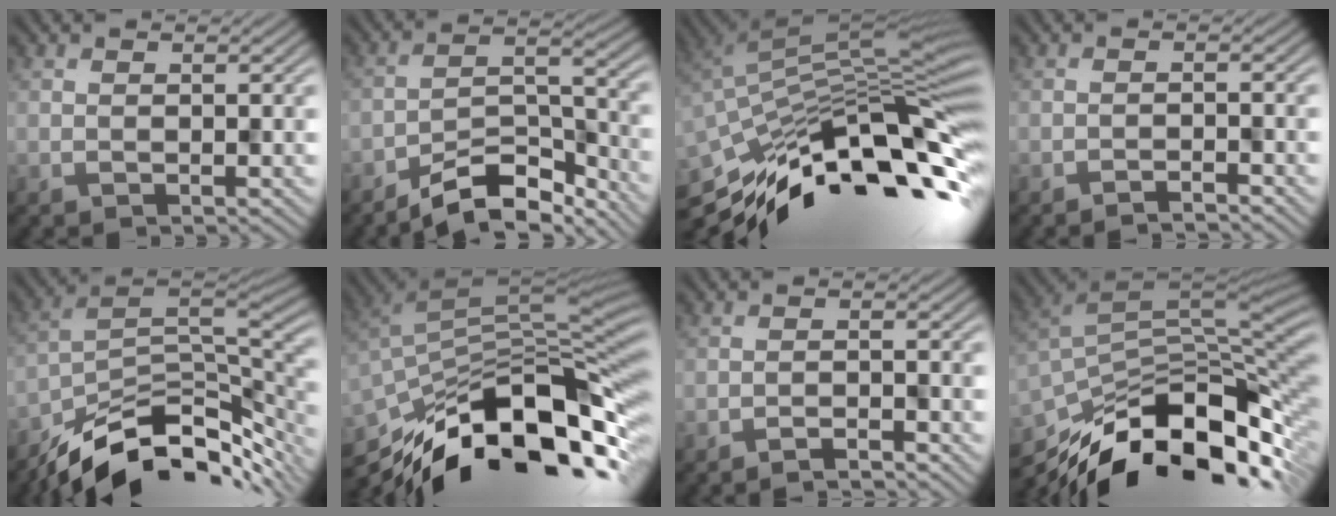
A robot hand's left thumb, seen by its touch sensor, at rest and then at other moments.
{"total": 9.3, "force": [-7.6, 2.6, 4.7], "torque": [-0.075, 0.005, -0.143]}
{"total": 15.9, "force": [-8.6, 4.7, 12.6], "torque": [-0.236, 0.002, -0.158]}
{"total": 1.7, "force": [-1.6, 0.1, 0.7], "torque": [-0.008, 0.005, -0.032]}
{"total": 12.6, "force": [-8.9, 4.8, 7.5], "torque": [-0.136, -0.003, -0.147]}
{"total": 15.1, "force": [-9.2, 5.3, 10.7], "torque": [-0.223, -0.003, -0.162]}
{"total": 2.2, "force": [-2.0, 0.1, 0.8], "torque": [-0.011, 0.005, -0.039]}
{"total": 16.3, "force": [-9.6, 6.8, 11.2], "torque": [-0.224, -0.025, -0.162]}